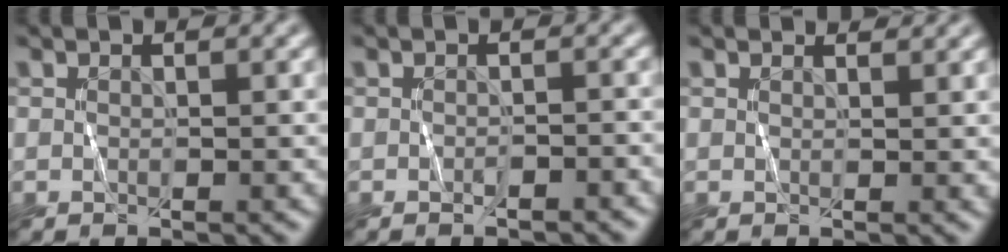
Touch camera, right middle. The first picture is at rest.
{"total": 1.1, "force": [-0.9, 0.3, 0.5], "torque": [-0.010, 0.000, -0.014]}
{"total": 1.7, "force": [1.6, 0.2, 0.5], "torque": [-0.005, 0.000, 0.026]}